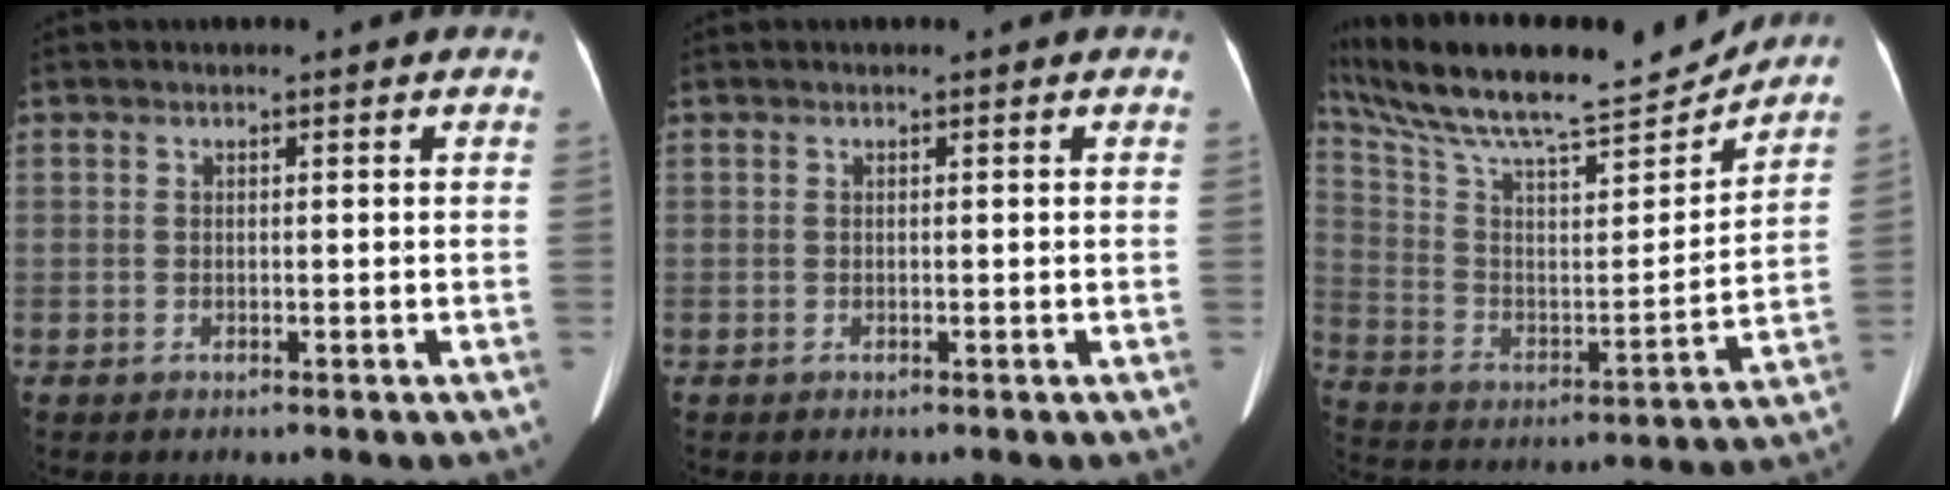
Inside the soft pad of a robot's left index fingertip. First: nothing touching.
{"total": 0.0}
{"total": 24.1, "force": [21.4, 4.2, 10.3], "torque": [-0.200, -0.003, 0.338]}